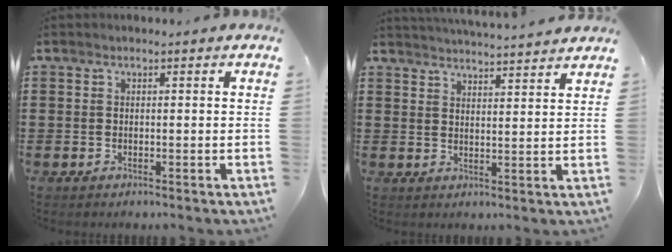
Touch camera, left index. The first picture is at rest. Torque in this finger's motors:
{"motor_torque": [0.11, 0.07, 0.16, 0.10]}